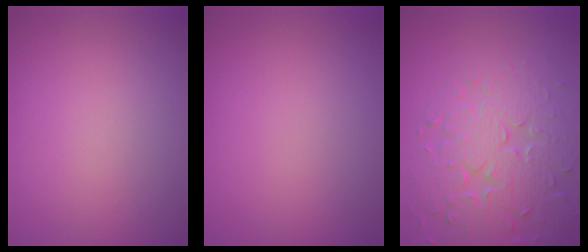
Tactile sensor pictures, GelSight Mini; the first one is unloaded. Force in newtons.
{"total": 0.0}
{"total": 6.7, "press": 5.6, "slide": 3.7}